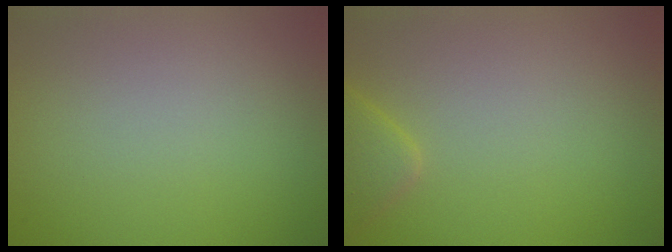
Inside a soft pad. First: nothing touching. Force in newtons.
{"total": 2.3, "press": 2.2, "slide": 0.2}